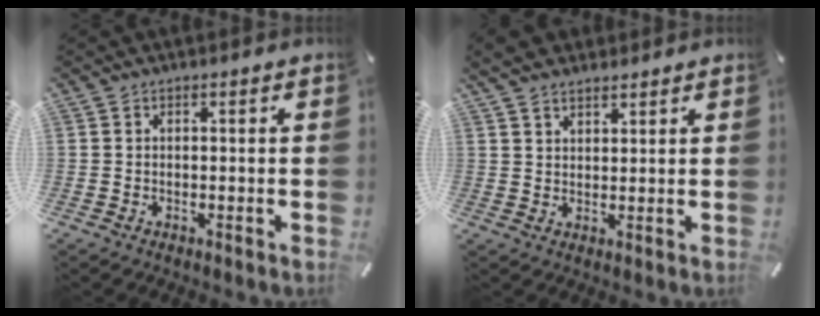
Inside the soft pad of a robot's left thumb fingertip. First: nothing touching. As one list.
[{"total": 4.1, "force": [3.2, 2.3, 1.2], "torque": [-0.023, -0.010, 0.060]}]